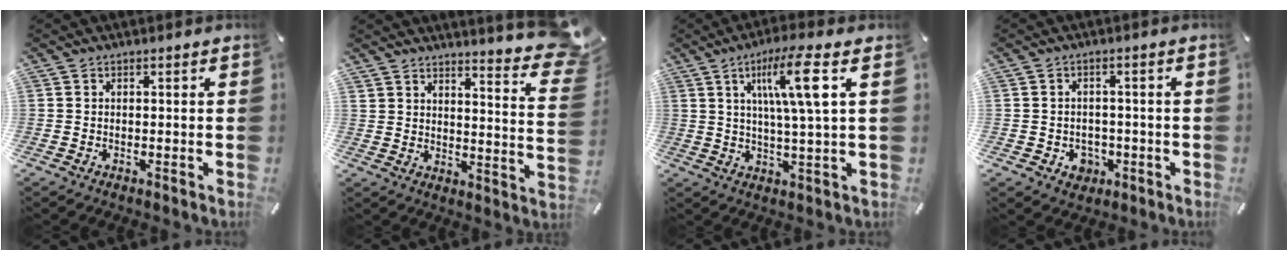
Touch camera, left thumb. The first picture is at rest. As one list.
[{"total": 7.7, "force": [6.7, 2.3, 2.9], "torque": [-0.036, -0.069, 0.114]}, {"total": 12.3, "force": [4.5, 1.1, 11.5], "torque": [-0.207, 0.002, 0.068]}, {"total": 4.2, "force": [-1.2, 3.7, 1.5], "torque": [-0.016, 0.003, -0.021]}]